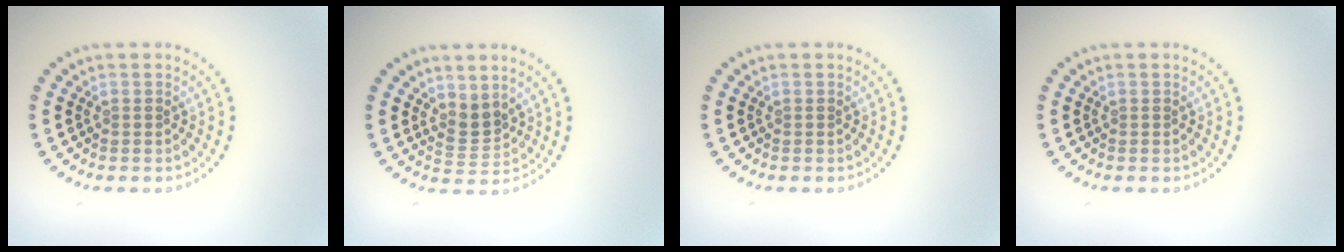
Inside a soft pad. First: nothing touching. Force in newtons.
{"total": 2.3, "press": 1.8, "slide": 1.5}
{"total": 0.0}
{"total": 0.0}